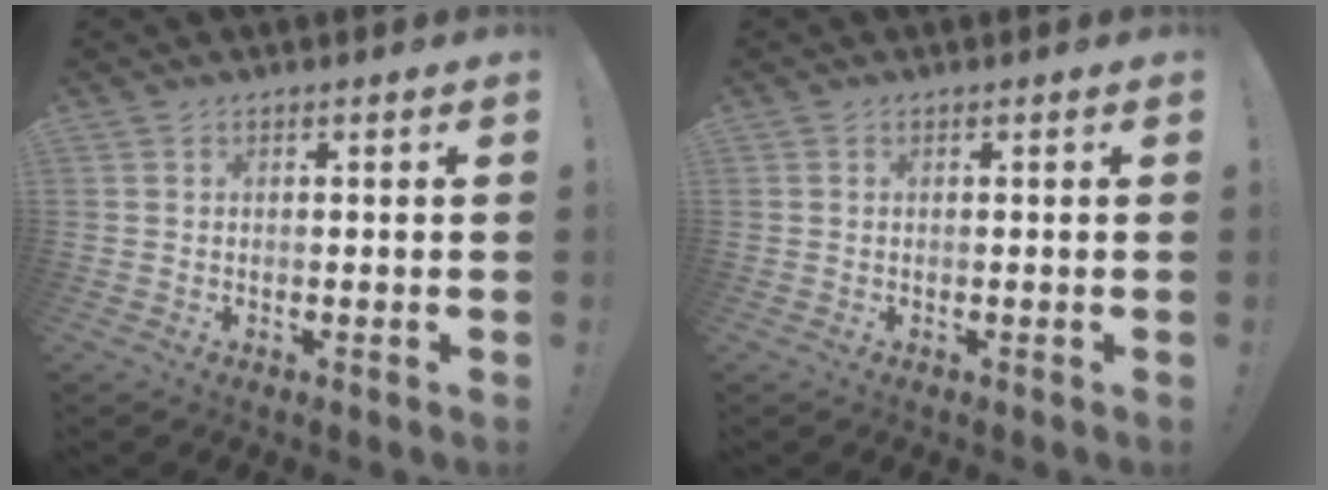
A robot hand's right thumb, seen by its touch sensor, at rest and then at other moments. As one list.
[{"total": 0.0}]